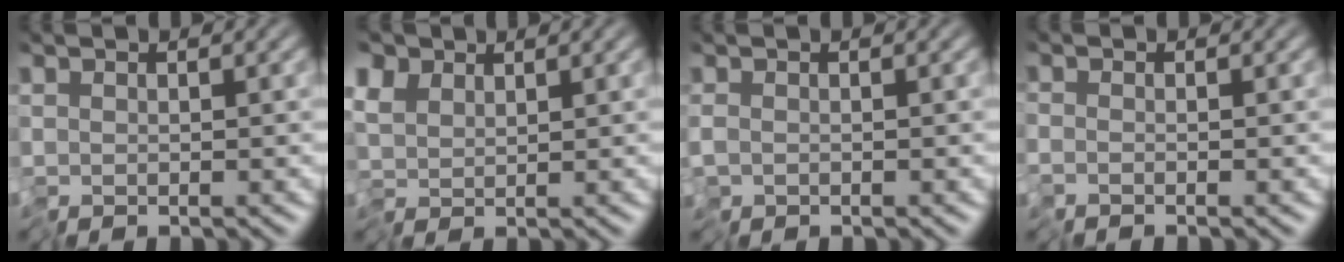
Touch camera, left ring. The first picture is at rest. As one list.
[{"total": 2.0, "force": [0.8, 1.5, 1.1], "torque": [-0.024, 0.004, 0.009]}, {"total": 0.0}, {"total": 0.6, "force": [-0.3, -0.3, -0.3], "torque": [0.012, 0.000, -0.007]}]